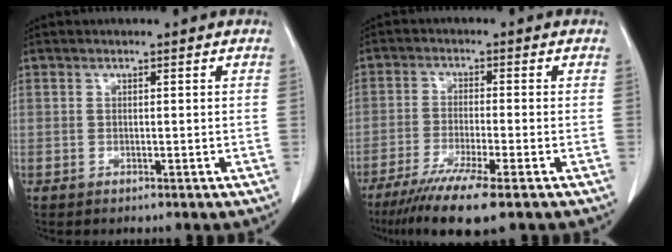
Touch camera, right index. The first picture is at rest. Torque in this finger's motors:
{"motor_torque": [1.10, -1.04, 0.59, 0.18]}